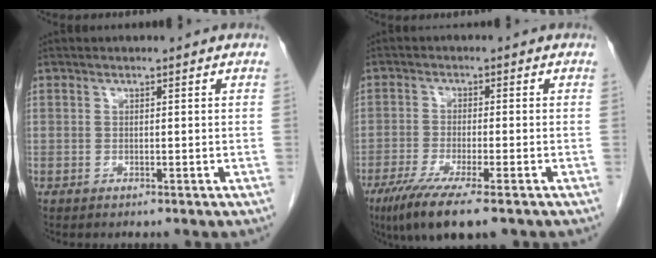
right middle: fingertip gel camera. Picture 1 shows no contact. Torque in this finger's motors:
{"motor_torque": [1.11, -1.03, 0.15, 0.09]}